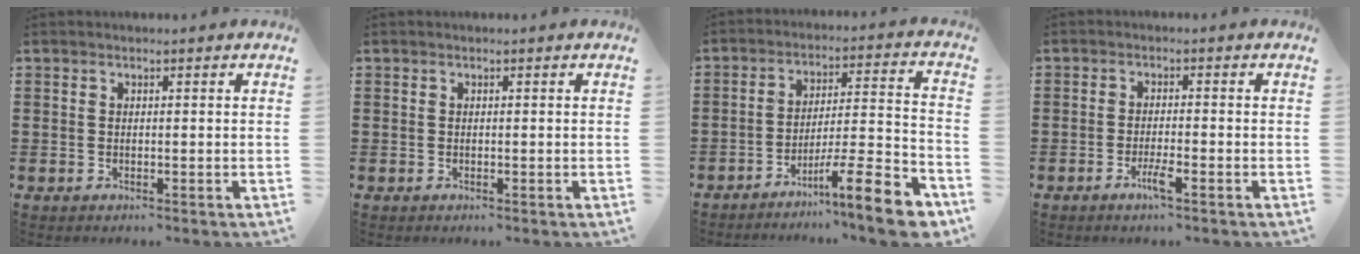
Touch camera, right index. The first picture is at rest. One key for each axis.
{"total": 0.0}
{"total": 12.1, "fx": -8.6, "fy": 1.2, "fz": 8.4, "tx": -0.113, "ty": 0.018, "tz": -0.159}
{"total": 3.1, "fx": -1.7, "fy": 0.3, "fz": 2.5, "tx": -0.057, "ty": -0.008, "tz": -0.034}